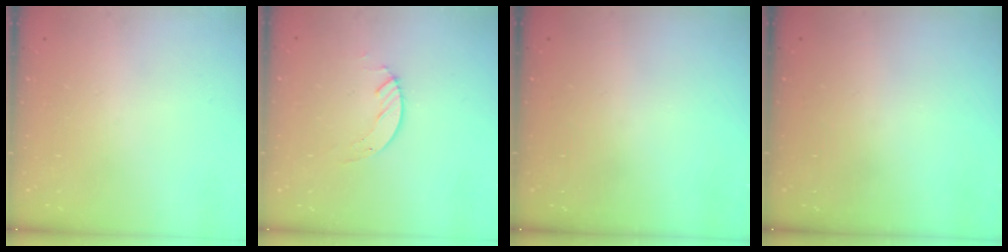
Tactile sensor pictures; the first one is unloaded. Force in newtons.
{"total": 2.7, "press": 2.7, "slide": 0.2}
{"total": 0.0}
{"total": 0.0}